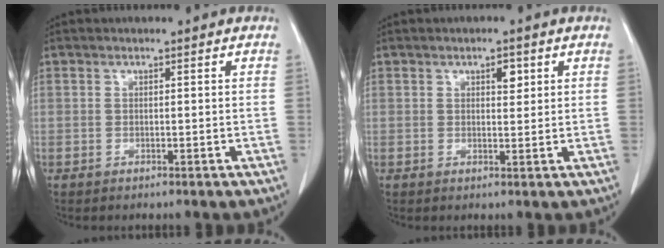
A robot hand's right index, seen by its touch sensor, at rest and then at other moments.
{"total": 2.1, "force": [0.9, 0.9, 1.6], "torque": [-0.022, -0.002, 0.014]}